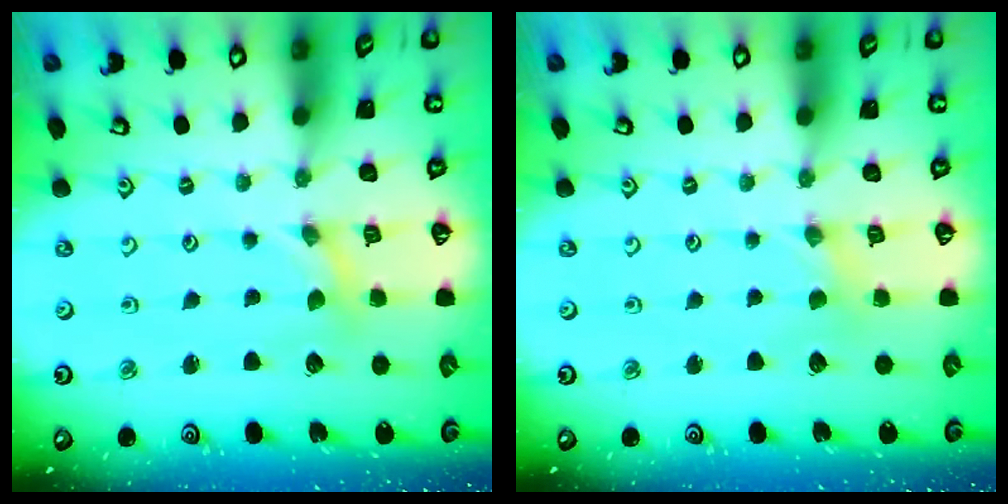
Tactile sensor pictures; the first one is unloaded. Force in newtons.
{"total": 2.1, "press": 2.0, "slide": 0.4}